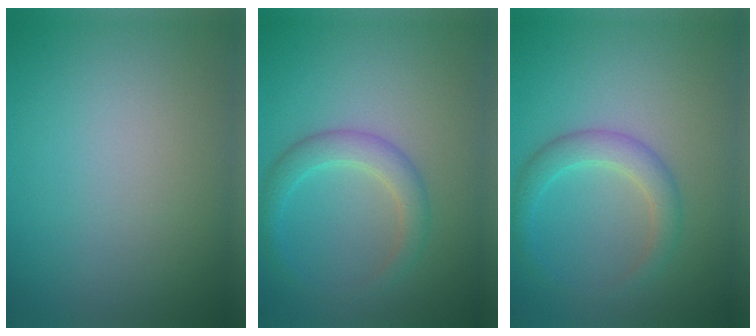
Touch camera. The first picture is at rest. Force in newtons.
{"total": 2.8, "press": 2.7, "slide": 0.2}
{"total": 2.8, "press": 2.7, "slide": 0.2}